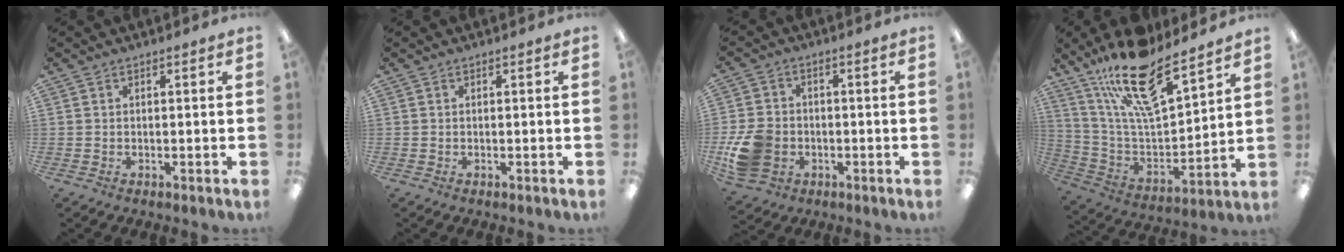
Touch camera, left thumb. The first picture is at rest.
{"total": 0.0}
{"total": 10.2, "force": [-2.8, 8.1, 5.6], "torque": [-0.120, 0.018, -0.046]}
{"total": 20.5, "force": [14.9, 6.9, 12.3], "torque": [-0.221, -0.092, 0.260]}